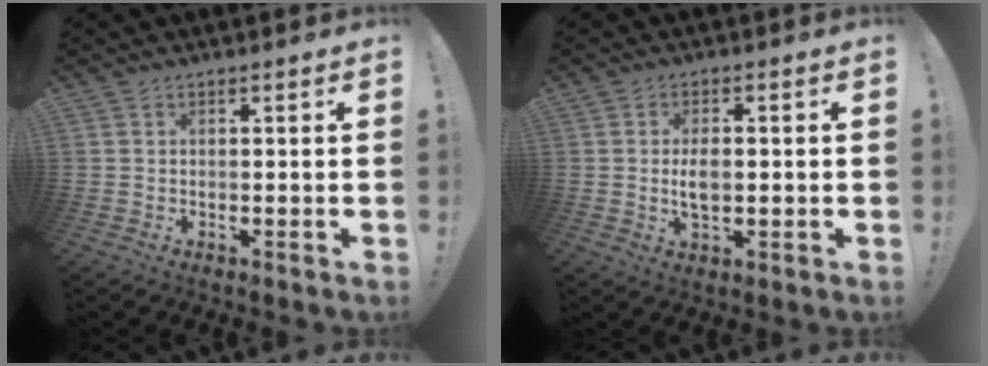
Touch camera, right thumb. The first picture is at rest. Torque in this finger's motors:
{"motor_torque": [-0.15, 0.12, 0.12, 0.12, 0.01]}